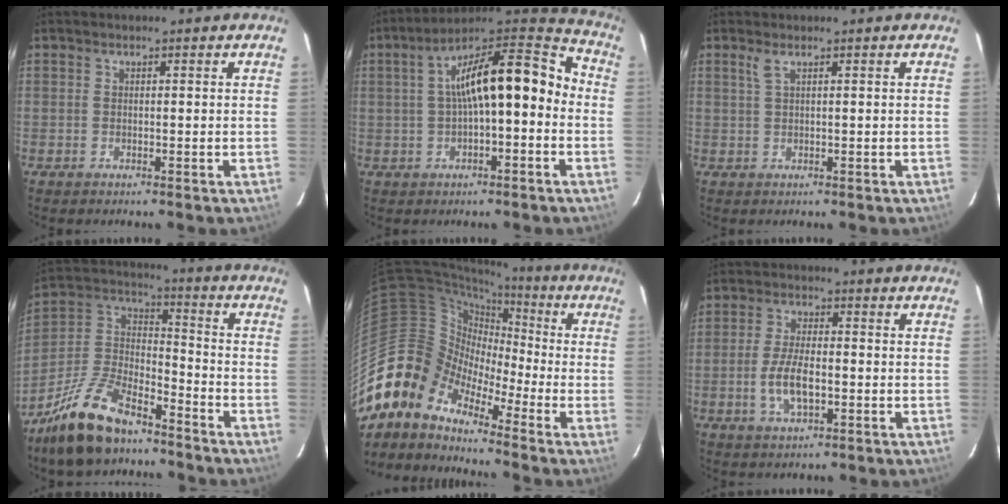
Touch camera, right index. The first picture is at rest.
{"total": 16.5, "force": [-0.6, 5.5, 15.6], "torque": [-0.245, 0.043, -0.010]}
{"total": 1.3, "force": [0.7, -0.2, 1.1], "torque": [-0.023, 0.002, 0.015]}
{"total": 17.7, "force": [-12.8, 6.9, 10.1], "torque": [-0.222, 0.008, -0.238]}
{"total": 13.1, "force": [-9.1, 8.0, 4.9], "torque": [-0.092, 0.015, -0.197]}
{"total": 7.1, "force": [-1.8, 2.9, 6.2], "torque": [-0.128, -0.002, -0.033]}